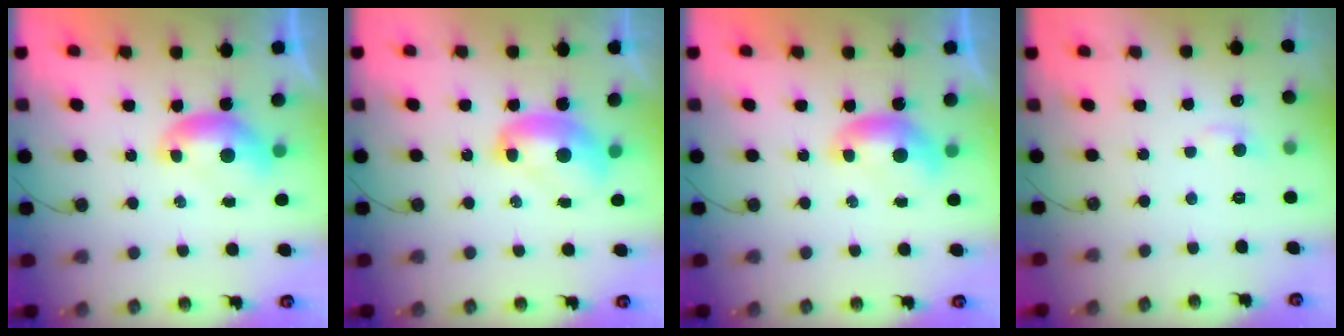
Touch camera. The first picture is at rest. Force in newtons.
{"total": 2.4, "press": 2.4, "slide": 0.3}
{"total": 0.0}
{"total": 1.5, "press": 1.4, "slide": 0.6}